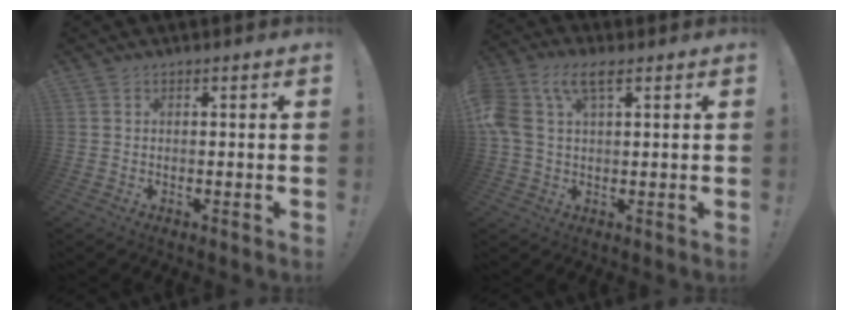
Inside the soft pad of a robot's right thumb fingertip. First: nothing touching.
{"total": 10.0, "force": [3.9, 5.2, 7.6], "torque": [-0.178, -0.003, 0.074]}